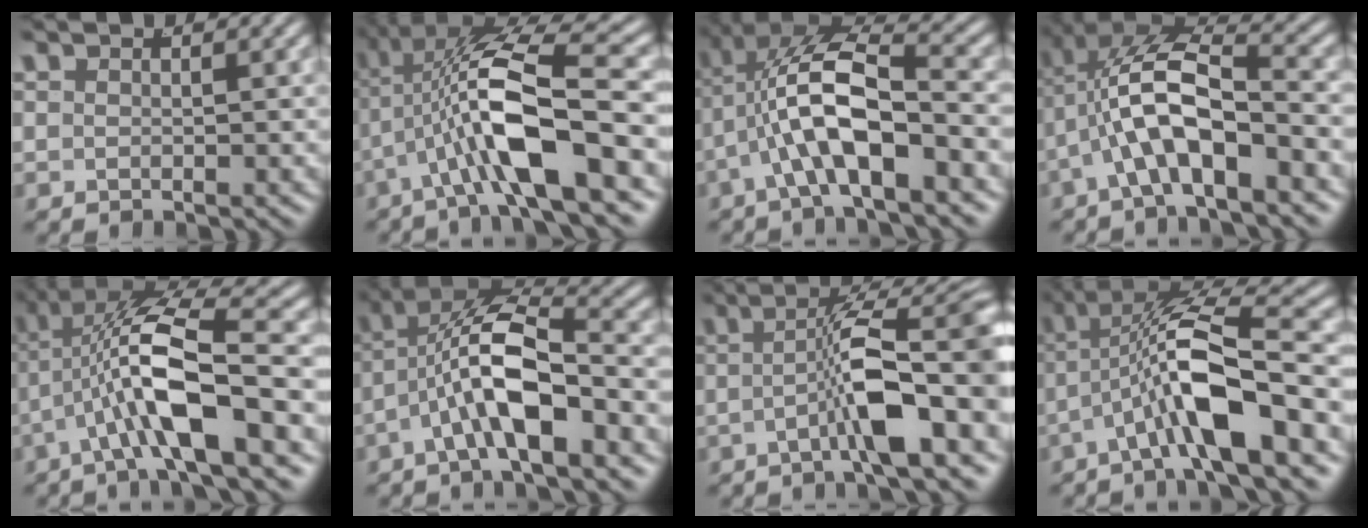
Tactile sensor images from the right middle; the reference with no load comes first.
{"total": 8.3, "force": [0.0, 3.0, 7.8], "torque": [-0.152, -0.003, 0.011]}
{"total": 7.9, "force": [-0.1, 3.9, 6.9], "torque": [-0.132, -0.012, 0.003]}
{"total": 8.1, "force": [-0.5, 4.6, 6.7], "torque": [-0.134, -0.018, -0.004]}
{"total": 7.3, "force": [-0.1, 2.7, 6.7], "torque": [-0.132, -0.006, 0.008]}
{"total": 6.5, "force": [-0.3, 3.4, 5.5], "torque": [-0.098, -0.013, -0.005]}
{"total": 8.0, "force": [-1.6, 2.1, 7.6], "torque": [-0.105, 0.001, -0.020]}
{"total": 6.9, "force": [-0.5, 2.3, 6.5], "torque": [-0.116, -0.007, -0.002]}